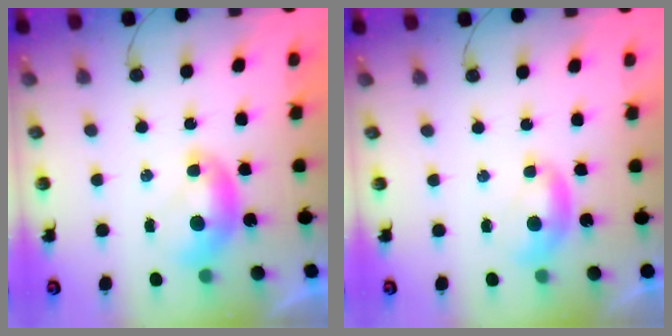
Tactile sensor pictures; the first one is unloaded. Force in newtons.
{"total": 0.7, "press": 0.3, "slide": 0.6}